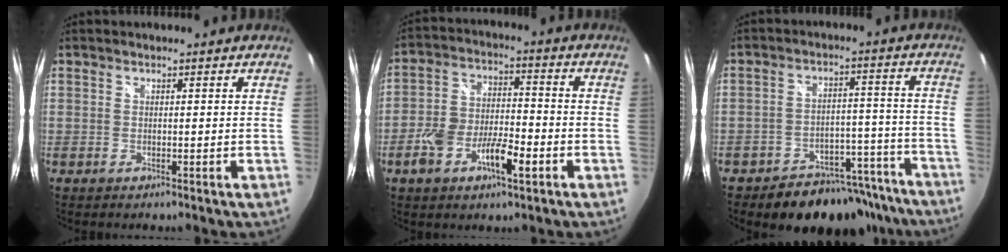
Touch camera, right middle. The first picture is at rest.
{"total": 10.4, "force": [-4.6, 4.5, 8.2], "torque": [-0.168, 0.005, -0.079]}
{"total": 16.7, "force": [-13.7, 8.3, 4.8], "torque": [-0.084, 0.046, -0.163]}